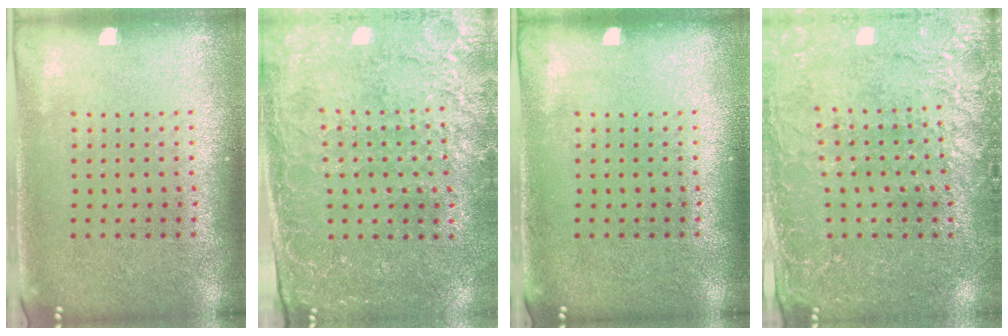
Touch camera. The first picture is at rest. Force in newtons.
{"total": 3.0, "press": 2.8, "slide": 1.1}
{"total": 0.0}
{"total": 2.9, "press": 2.8, "slide": 0.7}